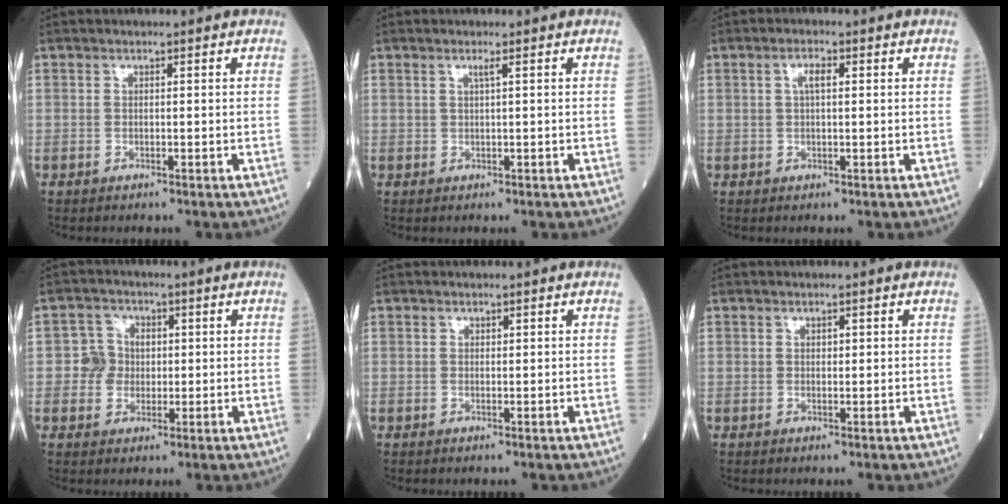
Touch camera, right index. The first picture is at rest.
{"total": 1.1, "force": [0.4, -0.8, 0.7], "torque": [-0.021, -0.003, 0.009]}
{"total": 2.3, "force": [0.6, 0.7, 2.1], "torque": [-0.042, 0.006, 0.011]}
{"total": 4.3, "force": [0.0, 4.2, 1.0], "torque": [-0.008, 0.012, 0.000]}
{"total": 0.0}
{"total": 0.7, "force": [0.3, 0.5, 0.4], "torque": [-0.005, -0.001, 0.004]}